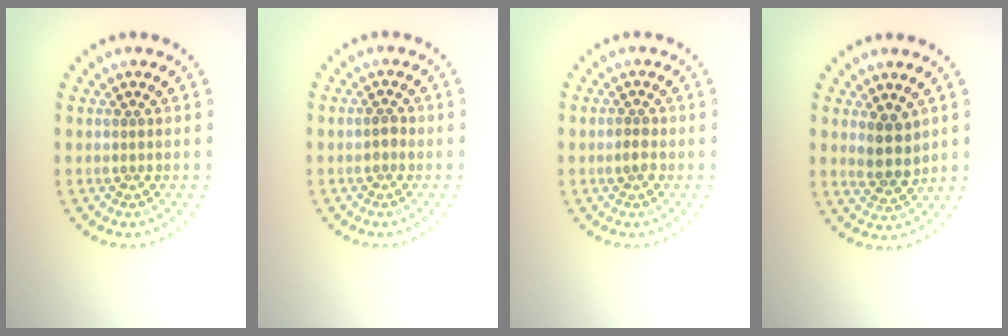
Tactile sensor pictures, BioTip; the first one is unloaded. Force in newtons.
{"total": 0.9, "press": 0.9, "slide": 0.3}
{"total": 1.2, "press": 1.2, "slide": 0.2}
{"total": 2.8, "press": 2.5, "slide": 1.2}